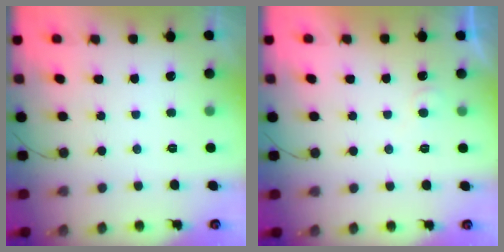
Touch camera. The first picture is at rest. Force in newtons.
{"total": 3.9, "press": 3.8, "slide": 0.4}